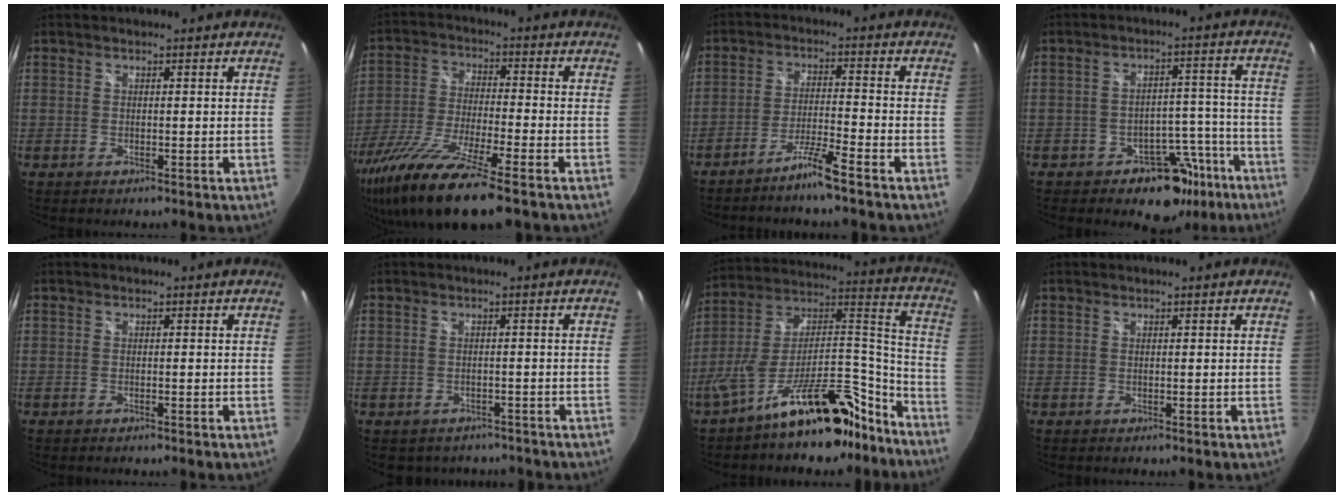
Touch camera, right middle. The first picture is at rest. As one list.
[{"total": 18.5, "force": [-13.0, 2.5, 12.9], "torque": [-0.264, -0.056, -0.238]}, {"total": 5.3, "force": [-4.3, -1.1, 2.8], "torque": [-0.073, 0.005, -0.080]}, {"total": 10.3, "force": [-7.0, 6.6, 3.7], "torque": [-0.042, 0.045, -0.075]}, {"total": 0.5, "force": [-0.5, 0.1, 0.2], "torque": [-0.002, -0.002, -0.009]}, {"total": 4.7, "force": [-3.7, 2.8, 1.0], "torque": [-0.020, -0.005, -0.041]}, {"total": 20.2, "force": [-15.1, 6.9, 11.6], "torque": [-0.183, 0.040, -0.232]}, {"total": 0.0}]